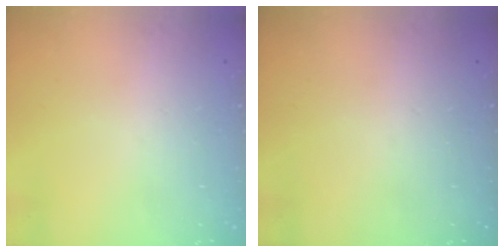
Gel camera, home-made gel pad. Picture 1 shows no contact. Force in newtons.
{"total": 0.0}